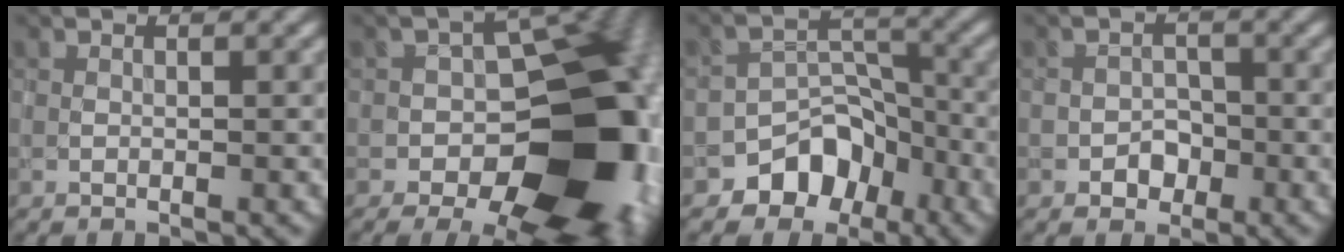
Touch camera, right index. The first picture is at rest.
{"total": 17.8, "force": [-5.3, 11.2, 12.7], "torque": [-0.112, 0.019, -0.081]}
{"total": 6.5, "force": [-4.5, 4.3, 1.8], "torque": [-0.003, 0.006, -0.068]}
{"total": 2.1, "force": [-1.1, 1.6, 0.8], "torque": [-0.008, 0.004, -0.020]}